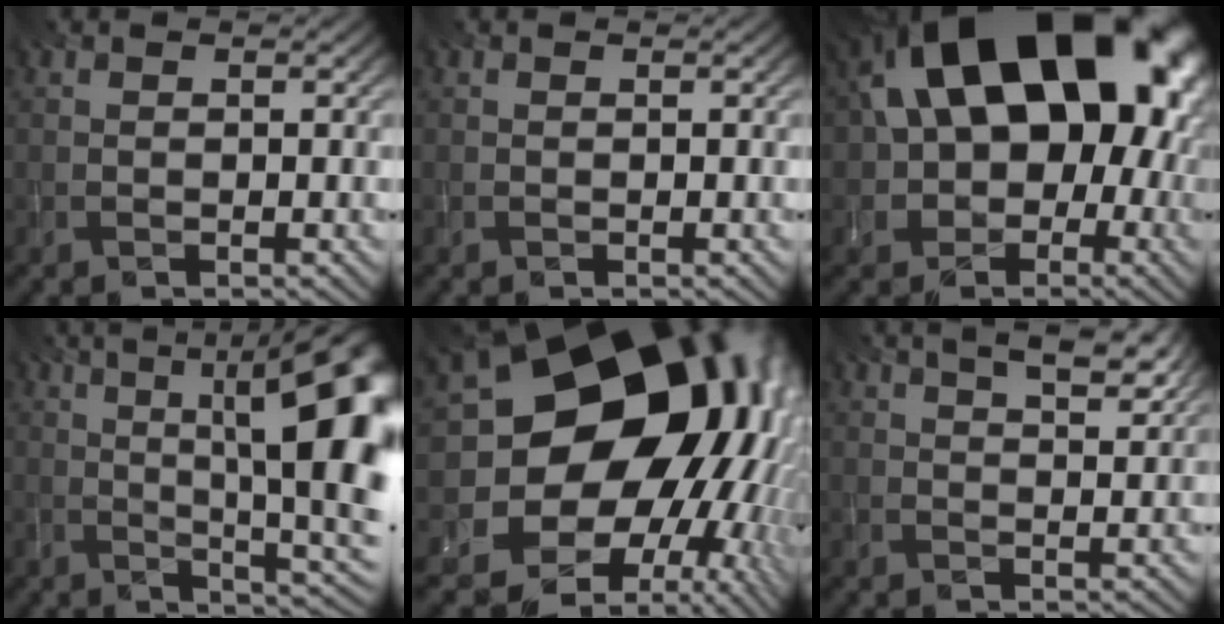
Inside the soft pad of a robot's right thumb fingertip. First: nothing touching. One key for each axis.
{"total": 0.0}
{"total": 22.7, "fx": 3.9, "fy": 15.7, "fz": 16.0, "tx": -0.236, "ty": 0.013, "tz": 0.060}
{"total": 17.3, "fx": 3.1, "fy": 5.6, "fz": 16.0, "tx": -0.192, "ty": 0.019, "tz": 0.044}
{"total": 23.1, "fx": 3.2, "fy": 18.6, "fz": 13.4, "tx": -0.223, "ty": -0.016, "tz": 0.060}
{"total": 6.6, "fx": 4.1, "fy": 2.2, "fz": 4.7, "tx": -0.071, "ty": 0.009, "tz": 0.061}